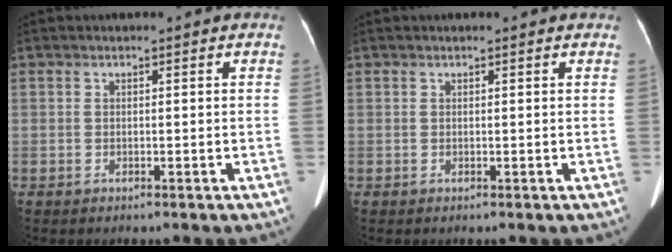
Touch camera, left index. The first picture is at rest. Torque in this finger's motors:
{"motor_torque": [-0.75, 0.16, -0.42, -0.03]}